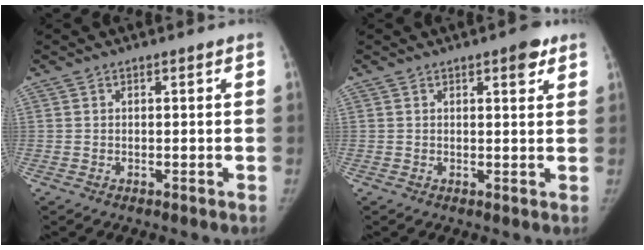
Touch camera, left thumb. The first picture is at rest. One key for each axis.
{"total": 3.7, "fx": 2.2, "fy": 1.3, "fz": 2.7, "tx": -0.026, "ty": -0.009, "tz": 0.025}